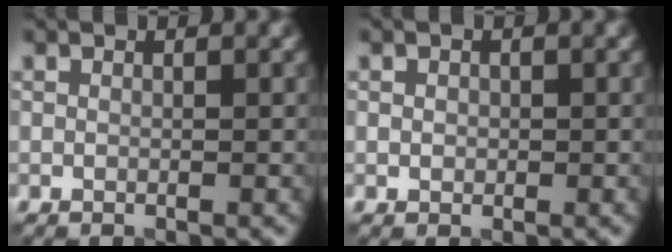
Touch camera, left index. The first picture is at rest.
{"total": 0.7, "force": [0.0, 0.6, 0.3], "torque": [-0.003, -0.001, 0.000]}